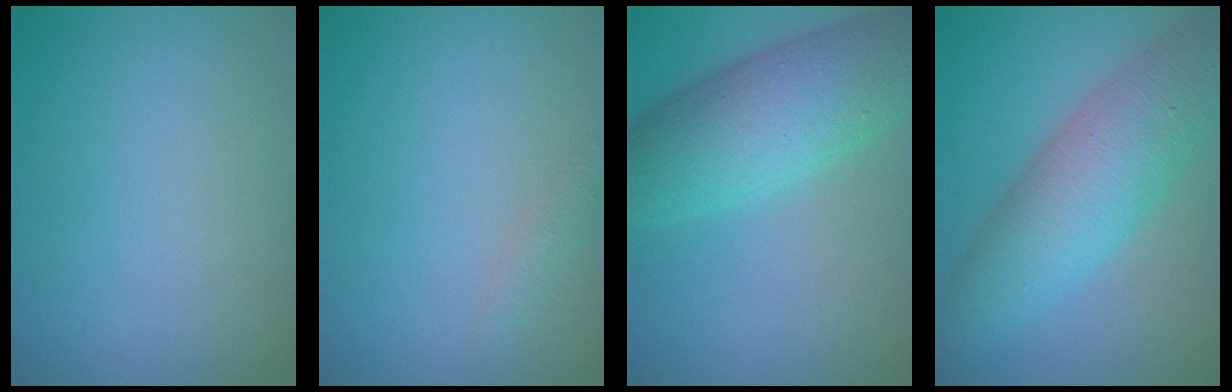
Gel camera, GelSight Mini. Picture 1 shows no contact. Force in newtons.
{"total": 0.9, "press": 0.9, "slide": 0.0}
{"total": 8.6, "press": 8.6, "slide": 0.3}
{"total": 8.2, "press": 8.2, "slide": 0.2}